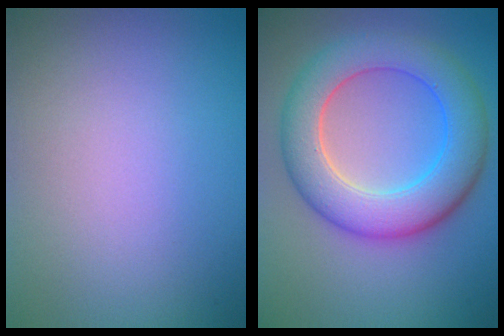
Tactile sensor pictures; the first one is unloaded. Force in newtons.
{"total": 7.8, "press": 7.8, "slide": 0.4}